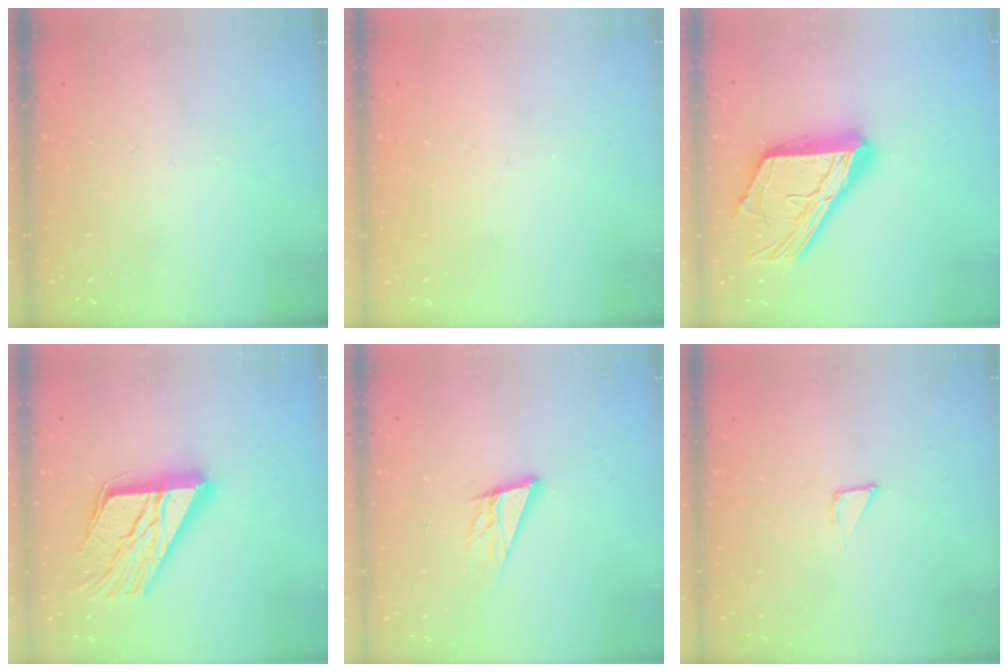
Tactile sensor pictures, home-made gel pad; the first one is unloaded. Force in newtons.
{"total": 2.7, "press": 2.7, "slide": 0.3}
{"total": 23.5, "press": 23.4, "slide": 2.1}
{"total": 21.0, "press": 20.9, "slide": 2.1}
{"total": 12.2, "press": 11.7, "slide": 3.4}
{"total": 2.1, "press": 2.1, "slide": 0.1}